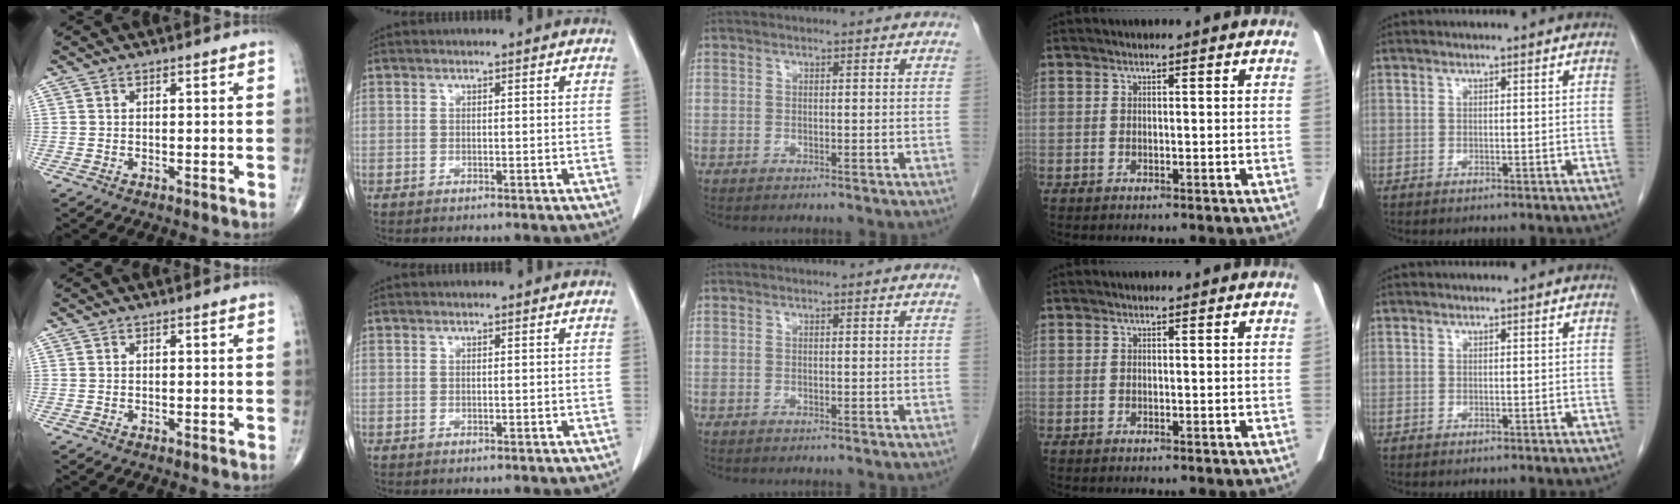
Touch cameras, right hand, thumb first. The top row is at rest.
{}